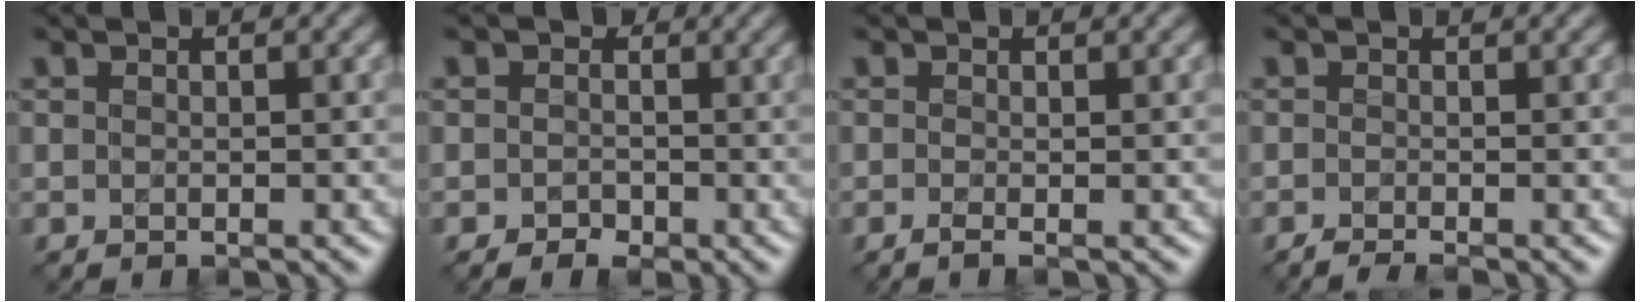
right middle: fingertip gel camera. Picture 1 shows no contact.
{"total": 1.2, "force": [0.0, 1.2, 0.3], "torque": [0.006, 0.008, -0.006]}
{"total": 0.7, "force": [-0.1, 0.2, 0.7], "torque": [-0.011, -0.004, -0.006]}
{"total": 1.3, "force": [-0.9, 0.2, 0.9], "torque": [-0.009, 0.003, -0.024]}